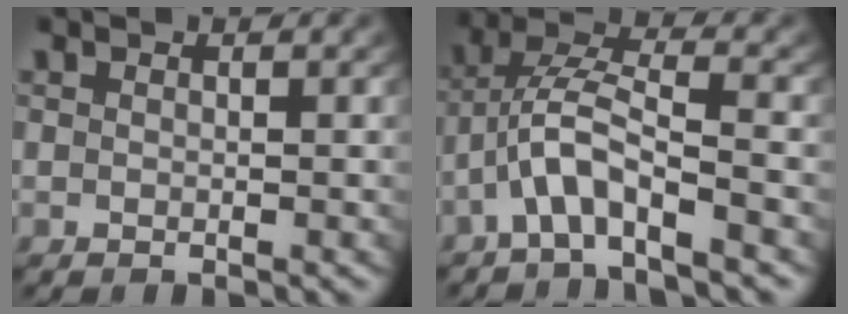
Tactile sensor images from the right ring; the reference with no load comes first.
{"total": 4.9, "force": [-0.7, 2.8, 4.0], "torque": [-0.093, -0.009, -0.018]}